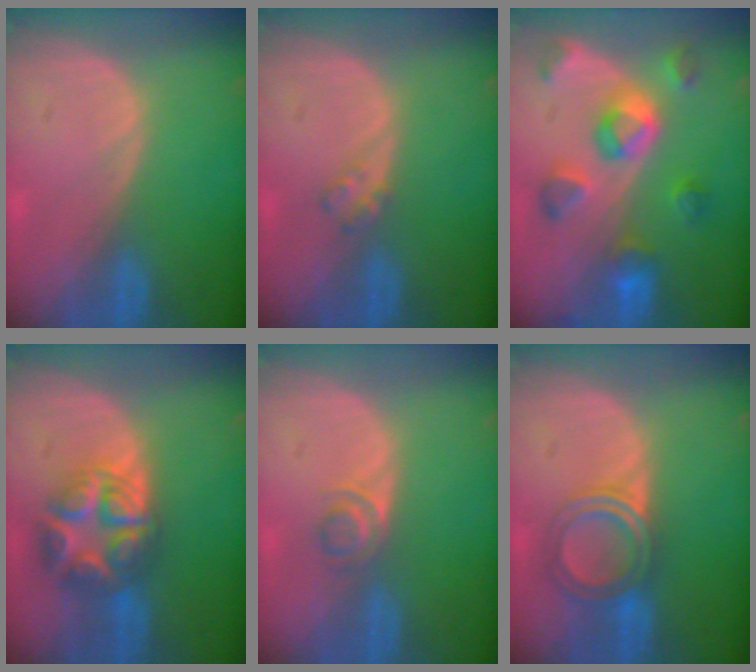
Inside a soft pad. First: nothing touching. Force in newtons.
{"total": 1.7, "press": 1.7, "slide": 0.3}
{"total": 9.0, "press": 8.3, "slide": 3.4}
{"total": 8.3, "press": 8.3, "slide": 0.4}
{"total": 2.5, "press": 2.4, "slide": 0.8}
{"total": 5.5, "press": 5.4, "slide": 0.6}